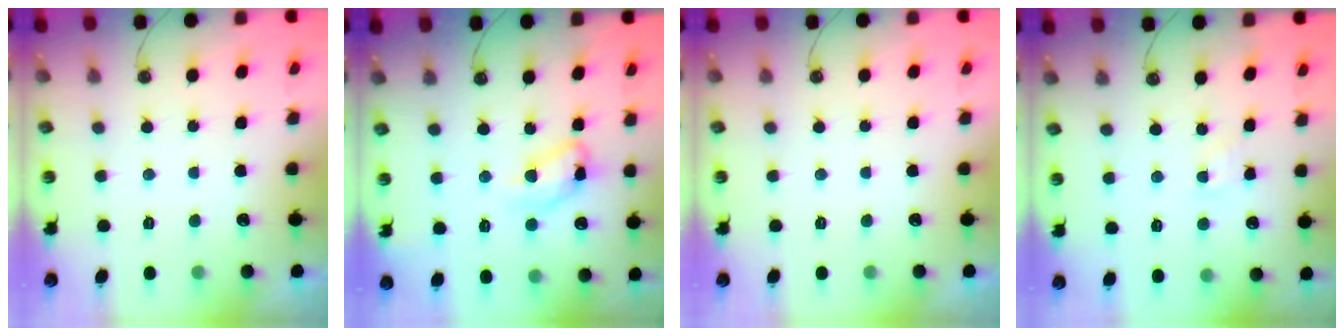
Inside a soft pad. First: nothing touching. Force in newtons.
{"total": 12.0, "press": 12.0, "slide": 0.8}
{"total": 0.0}
{"total": 4.9, "press": 4.8, "slide": 0.7}